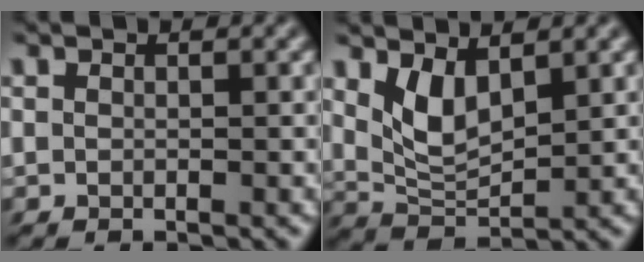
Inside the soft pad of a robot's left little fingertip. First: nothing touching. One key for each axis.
{"total": 3.9, "fx": 1.6, "fy": 1.3, "fz": 3.3, "tx": -0.066, "ty": -0.006, "tz": 0.030}